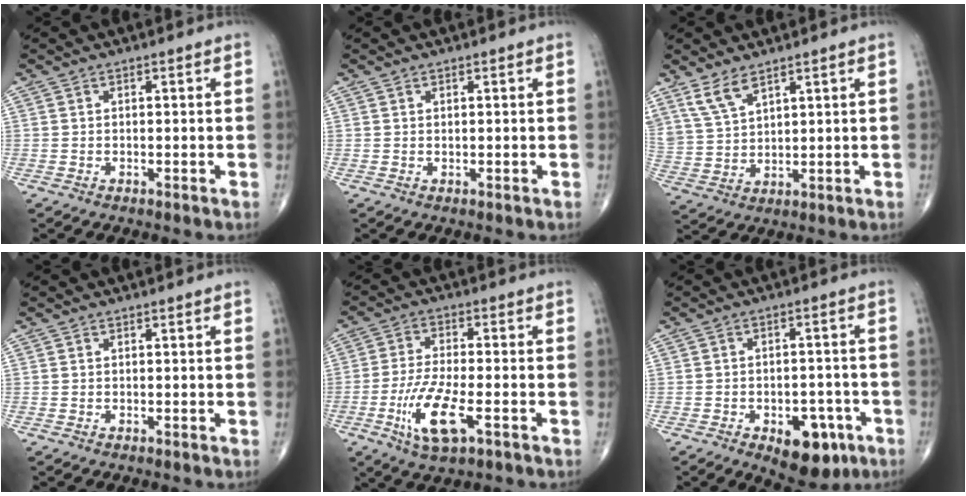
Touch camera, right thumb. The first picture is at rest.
{"total": 0.0}
{"total": 6.4, "force": [4.7, 2.4, 3.7], "torque": [-0.073, -0.019, 0.105]}
{"total": 0.0}
{"total": 10.6, "force": [-4.0, 3.4, 9.2], "torque": [-0.194, 0.005, -0.071]}
{"total": 10.7, "force": [-5.0, 5.9, 7.4], "torque": [-0.068, 0.025, -0.059]}